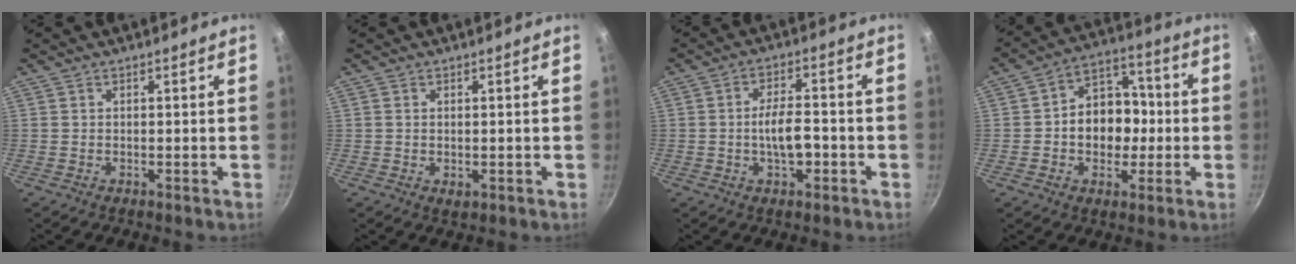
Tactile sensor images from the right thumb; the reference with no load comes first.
{"total": 1.5, "force": [-0.1, 0.9, 1.2], "torque": [-0.018, -0.004, -0.002]}
{"total": 7.0, "force": [-1.9, 3.2, 5.9], "torque": [-0.084, 0.023, -0.031]}
{"total": 12.6, "force": [-0.8, 9.9, 7.8], "torque": [-0.068, 0.029, -0.026]}